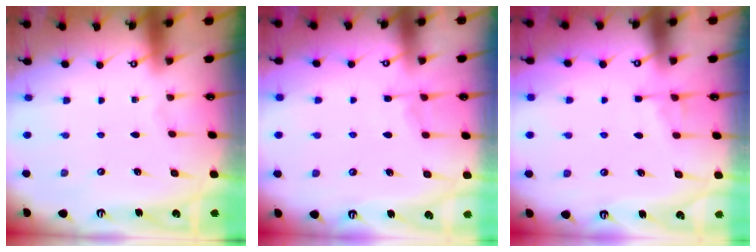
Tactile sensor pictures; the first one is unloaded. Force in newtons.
{"total": 4.0, "press": 3.9, "slide": 0.5}
{"total": 3.9, "press": 3.9, "slide": 0.6}